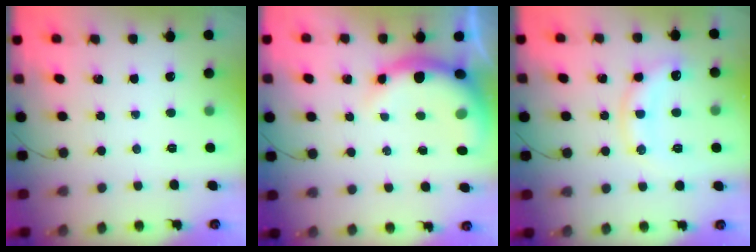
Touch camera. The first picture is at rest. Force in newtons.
{"total": 7.5, "press": 7.3, "slide": 1.7}
{"total": 11.0, "press": 10.9, "slide": 0.7}